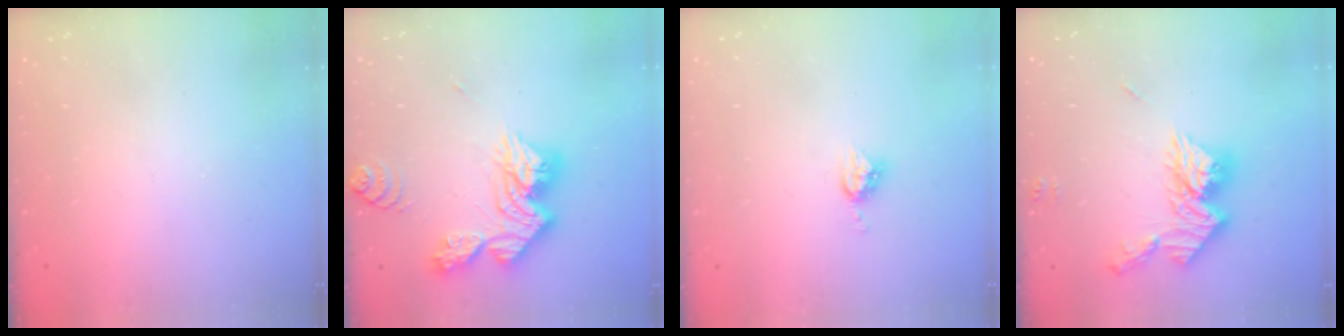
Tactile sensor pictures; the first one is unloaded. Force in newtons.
{"total": 17.4, "press": 17.3, "slide": 1.7}
{"total": 5.0, "press": 5.0, "slide": 0.2}
{"total": 14.2, "press": 14.2, "slide": 1.3}